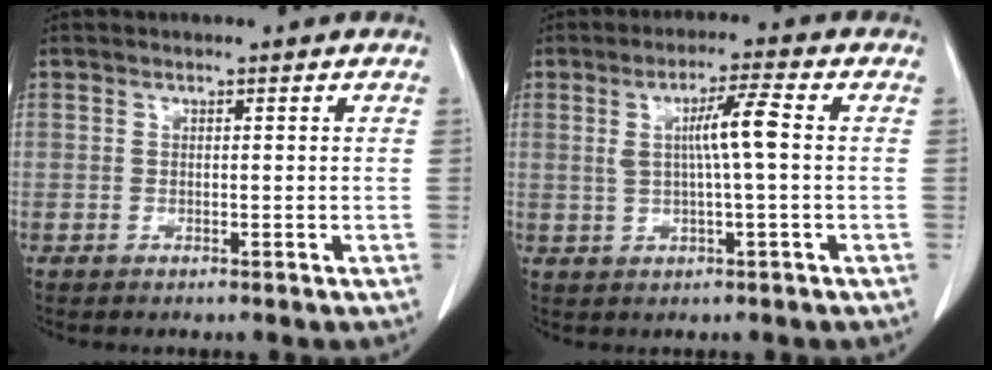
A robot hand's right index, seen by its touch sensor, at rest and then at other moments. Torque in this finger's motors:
{"motor_torque": [0.32, -0.06, 0.16, 0.11]}